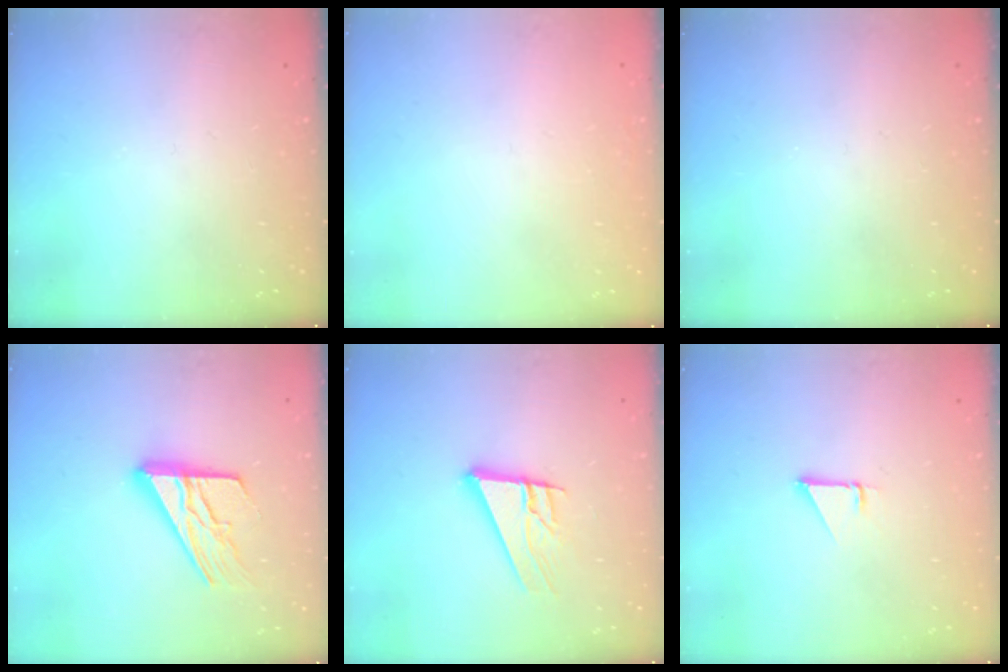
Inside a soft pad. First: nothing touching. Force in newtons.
{"total": 0.8, "press": 0.8, "slide": 0.1}
{"total": 0.0}
{"total": 17.0, "press": 16.9, "slide": 1.6}
{"total": 11.9, "press": 11.6, "slide": 2.5}
{"total": 1.0, "press": 1.0, "slide": 0.1}